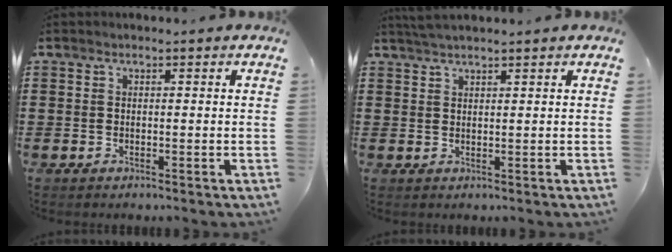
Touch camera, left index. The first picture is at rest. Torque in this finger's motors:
{"motor_torque": [0.02, 0.01, 0.05, 0.01]}